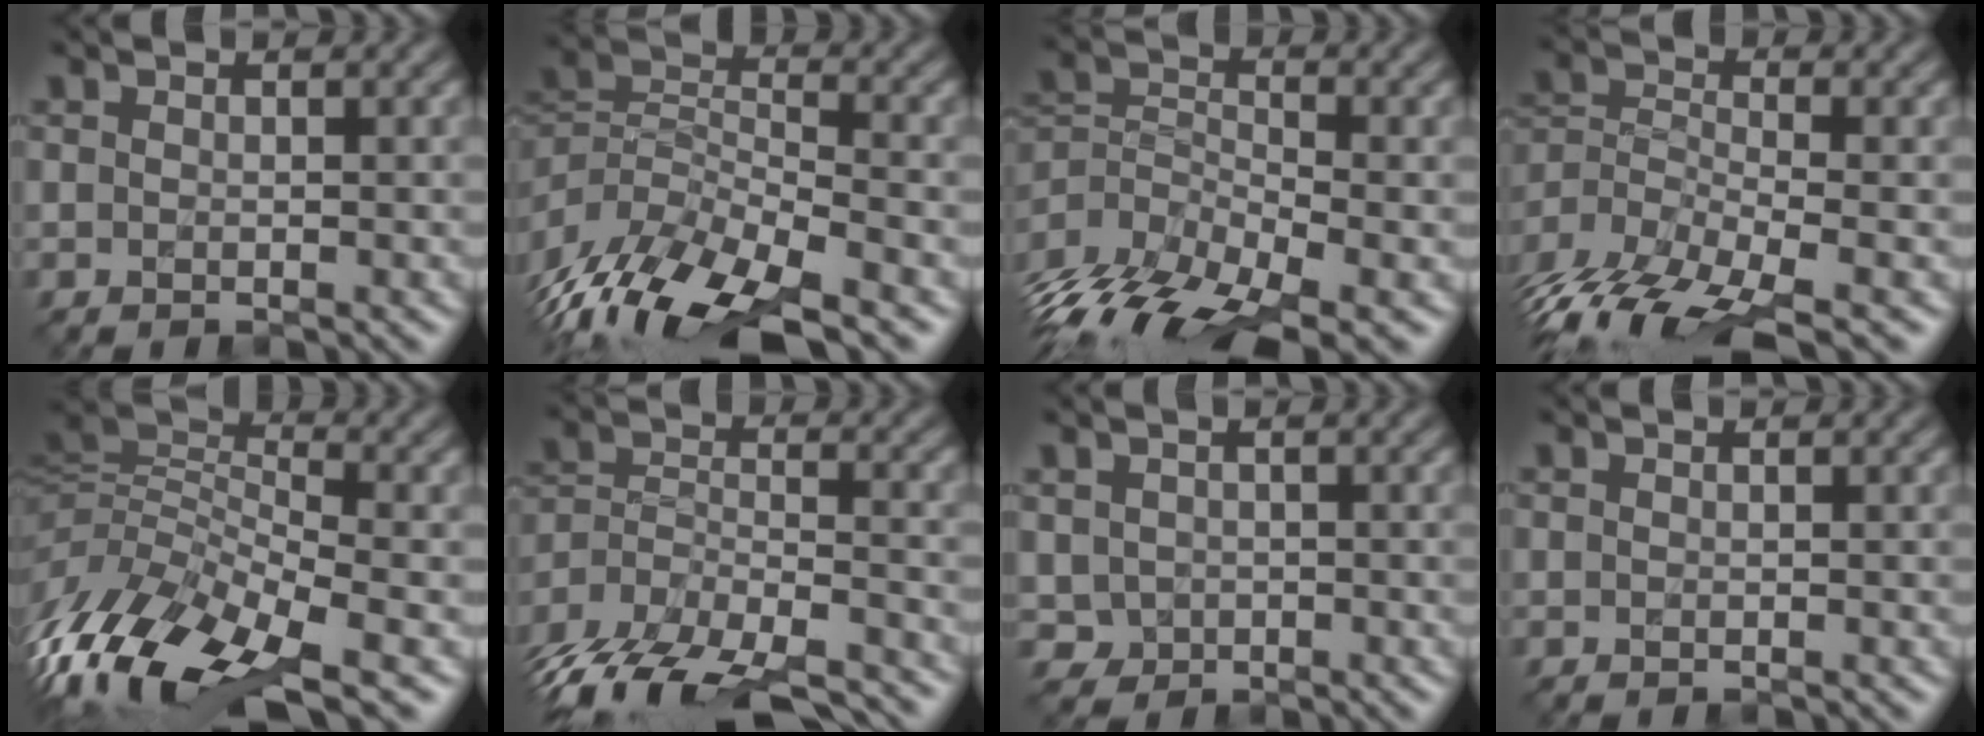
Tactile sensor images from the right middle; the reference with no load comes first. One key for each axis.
{"total": 11.4, "fx": -7.5, "fy": 4.1, "fz": 7.5, "tx": -0.150, "ty": -0.010, "tz": -0.135}
{"total": 10.4, "fx": -7.0, "fy": 4.3, "fz": 6.4, "tx": -0.134, "ty": -0.008, "tz": -0.132}
{"total": 10.7, "fx": -7.8, "fy": 3.8, "fz": 6.3, "tx": -0.129, "ty": -0.016, "tz": -0.138}
{"total": 12.5, "fx": -6.5, "fy": 4.8, "fz": 9.5, "tx": -0.197, "ty": 0.006, "tz": -0.128}
{"total": 14.8, "fx": -12.9, "fy": 5.6, "fz": 4.8, "tx": -0.106, "ty": -0.006, "tz": -0.187}
{"total": 1.4, "fx": -0.2, "fy": 1.4, "fz": 0.2, "tx": -0.008, "ty": -0.008, "tz": 0.004}
{"total": 0.0}